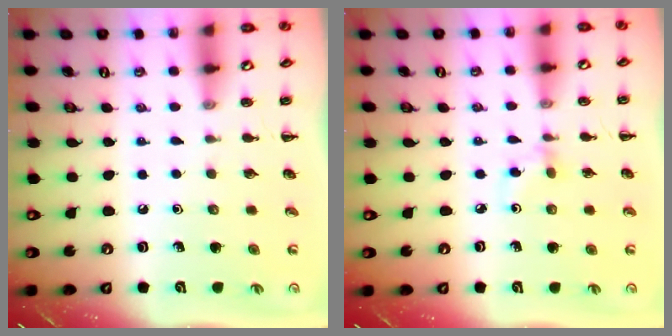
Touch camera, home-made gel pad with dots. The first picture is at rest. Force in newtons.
{"total": 2.6, "press": 2.5, "slide": 0.8}